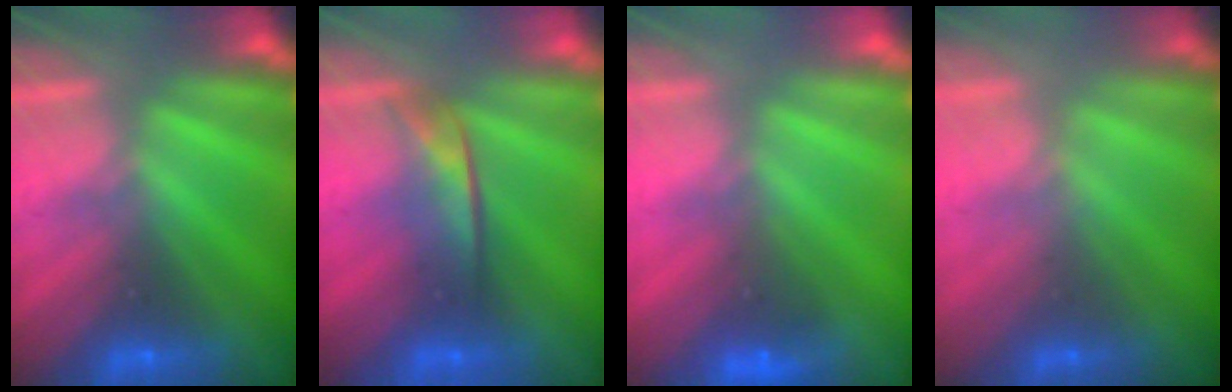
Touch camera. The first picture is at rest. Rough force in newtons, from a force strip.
{"total": 1.8}
{"total": 4.5}
{"total": 2.3}